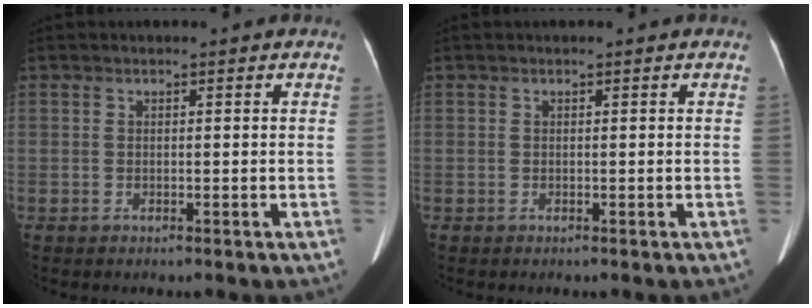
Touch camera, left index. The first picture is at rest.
{"total": 0.0}